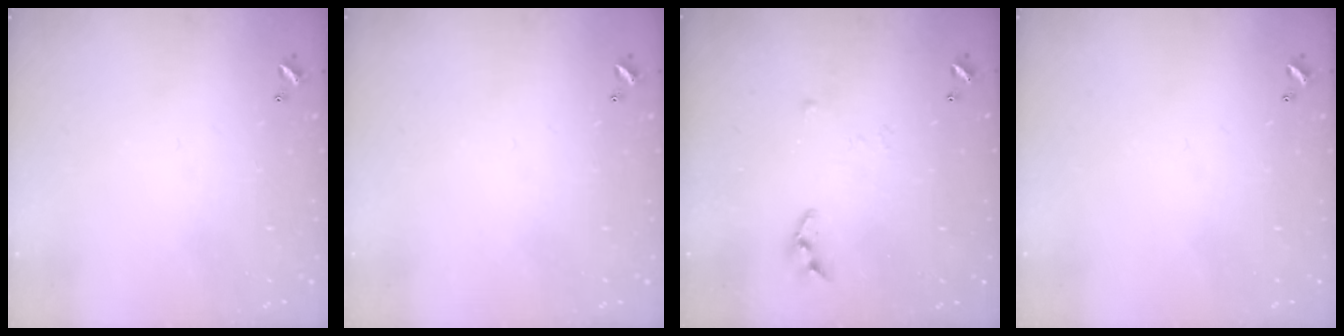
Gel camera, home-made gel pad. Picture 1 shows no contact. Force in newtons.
{"total": 0.0}
{"total": 3.3, "press": 3.3, "slide": 0.4}
{"total": 0.0}